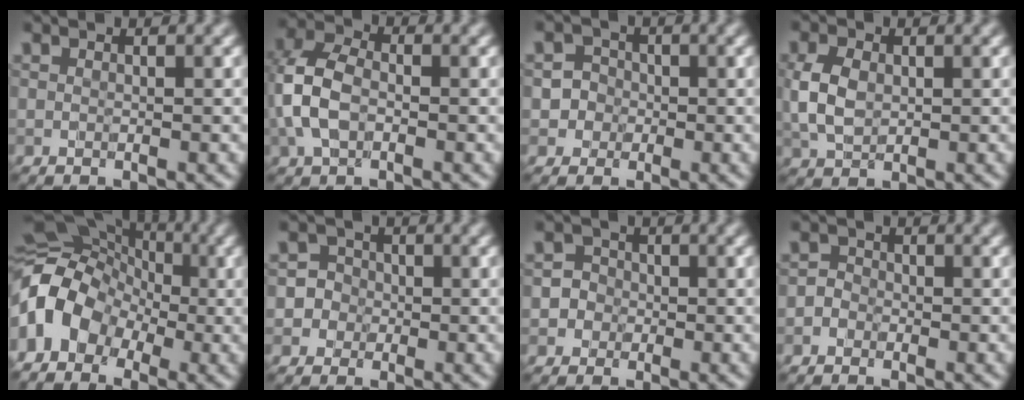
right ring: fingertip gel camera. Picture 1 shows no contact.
{"total": 4.8, "force": [-0.7, 3.3, 3.5], "torque": [-0.085, 0.005, -0.025]}
{"total": 3.0, "force": [-0.7, 2.9, 0.2], "torque": [0.029, 0.010, -0.030]}
{"total": 3.4, "force": [0.2, 2.4, 2.4], "torque": [-0.058, 0.002, 0.004]}
{"total": 7.7, "force": [-1.9, 6.1, 4.3], "torque": [-0.068, 0.005, -0.045]}
{"total": 3.7, "force": [-0.8, 3.6, 0.3], "torque": [0.028, 0.015, -0.037]}
{"total": 2.8, "force": [-0.7, 2.7, 0.3], "torque": [0.030, 0.012, -0.033]}
{"total": 1.0, "force": [-0.5, 0.9, 0.0], "torque": [0.019, 0.003, -0.016]}